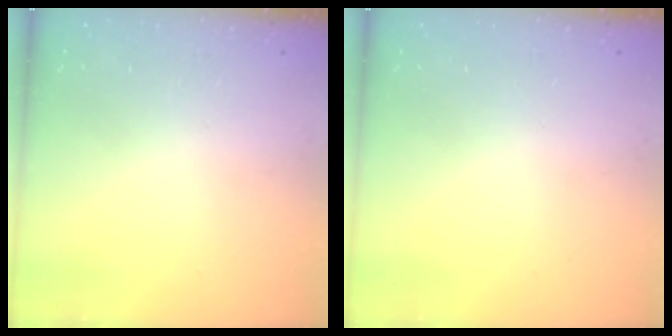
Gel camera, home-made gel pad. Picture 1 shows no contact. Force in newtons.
{"total": 0.0}